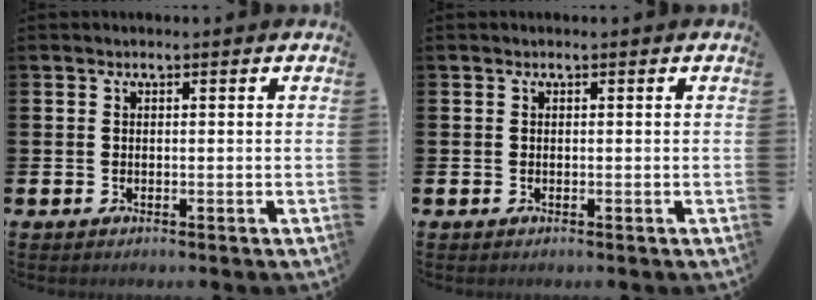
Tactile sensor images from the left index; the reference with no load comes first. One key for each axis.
{"total": 0.0}